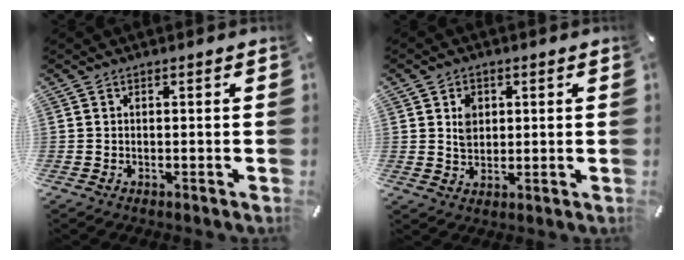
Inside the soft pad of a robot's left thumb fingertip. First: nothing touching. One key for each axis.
{"total": 4.7, "fx": 1.3, "fy": 4.1, "fz": 2.0, "tx": -0.024, "ty": -0.002, "tz": 0.019}